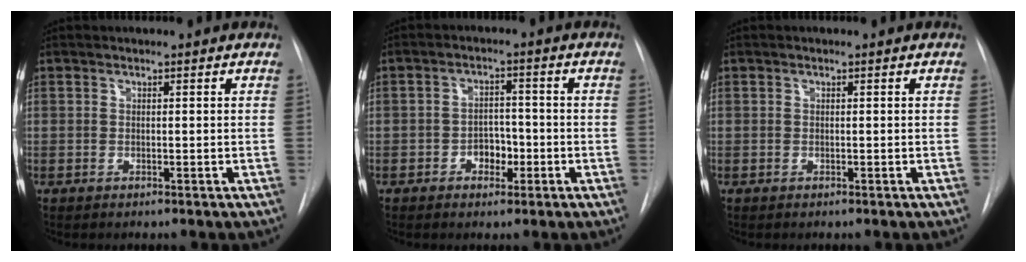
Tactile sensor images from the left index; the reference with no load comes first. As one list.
[{"total": 3.7, "force": [-1.5, 2.5, 2.3], "torque": [-0.027, 0.008, -0.023]}, {"total": 0.0}]